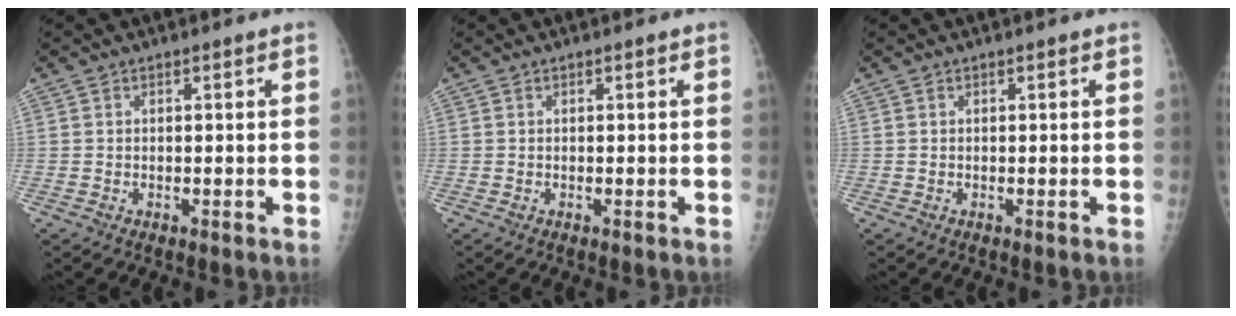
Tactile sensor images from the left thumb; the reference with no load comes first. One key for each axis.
{"total": 0.0}
{"total": 0.0}